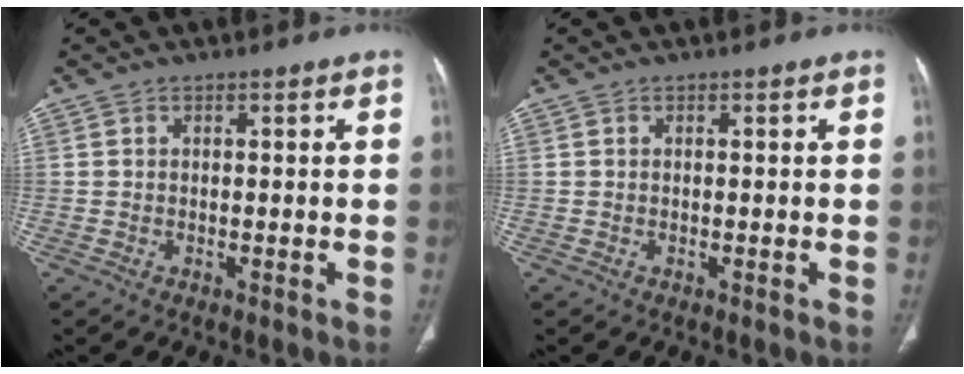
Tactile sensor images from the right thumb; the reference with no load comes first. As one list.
[{"total": 0.0}]